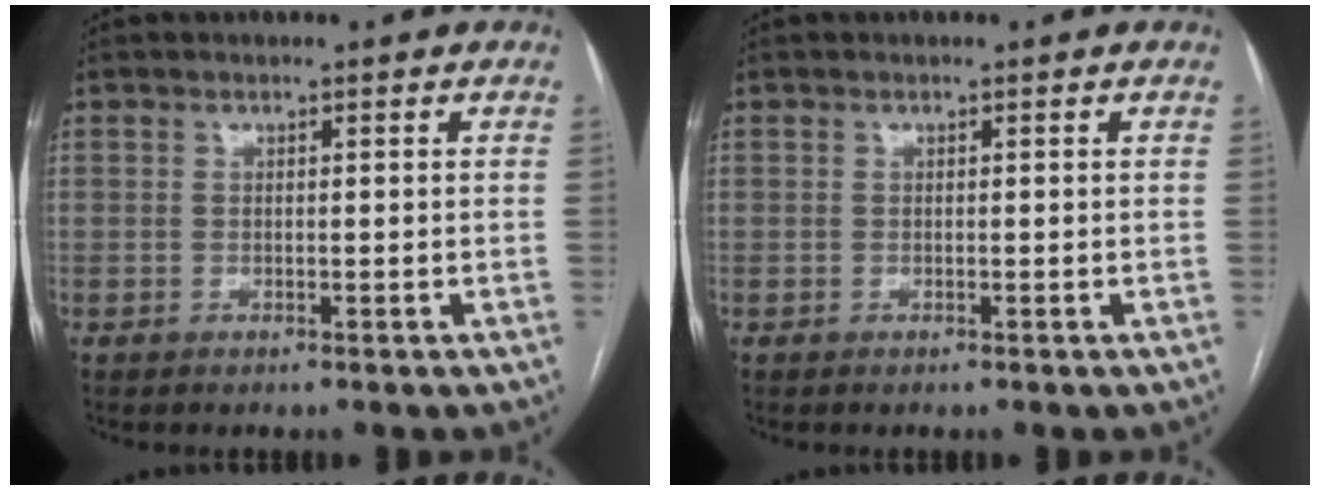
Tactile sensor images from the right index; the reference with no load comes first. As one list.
[{"total": 0.0}]